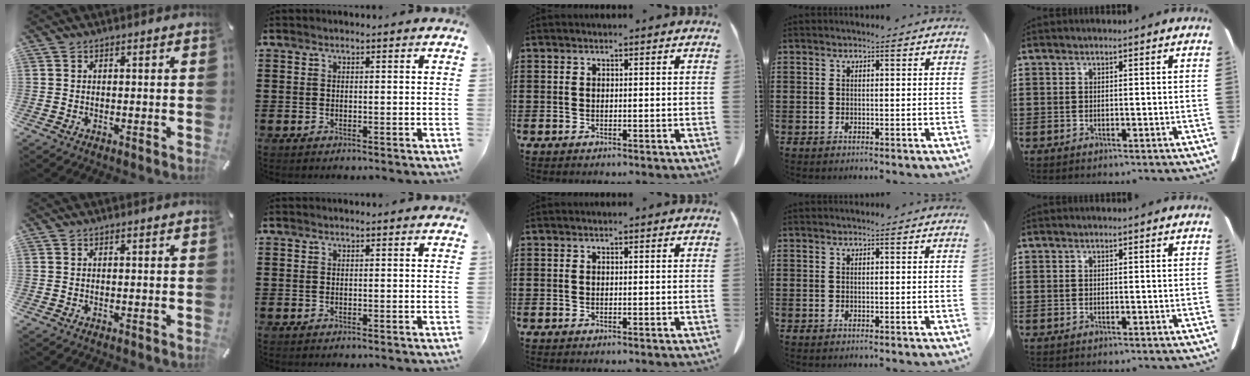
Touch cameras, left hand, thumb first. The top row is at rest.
{}